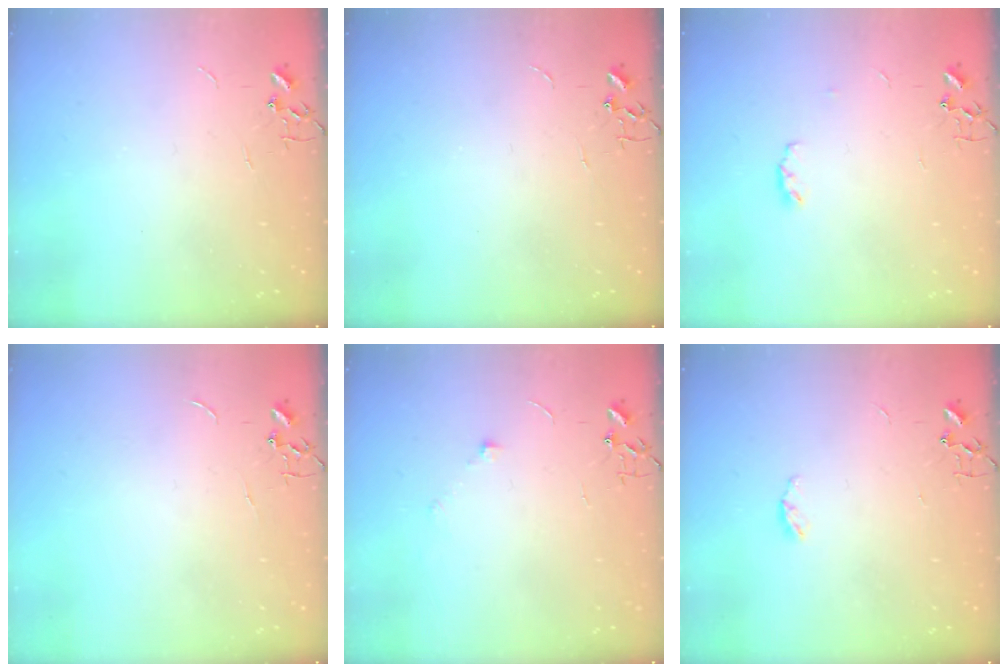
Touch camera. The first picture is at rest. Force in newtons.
{"total": 0.0}
{"total": 3.7, "press": 3.7, "slide": 0.6}
{"total": 0.0}
{"total": 4.0, "press": 3.6, "slide": 1.6}
{"total": 3.9, "press": 3.8, "slide": 0.6}